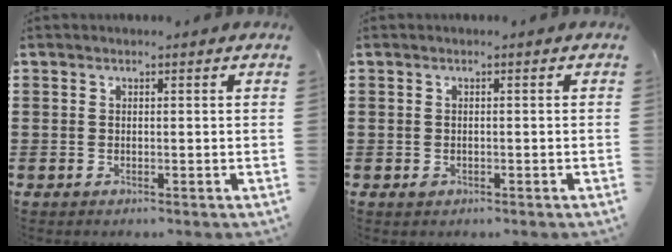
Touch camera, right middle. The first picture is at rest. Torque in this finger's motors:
{"motor_torque": [0.32, -0.40, 0.00, 0.01]}